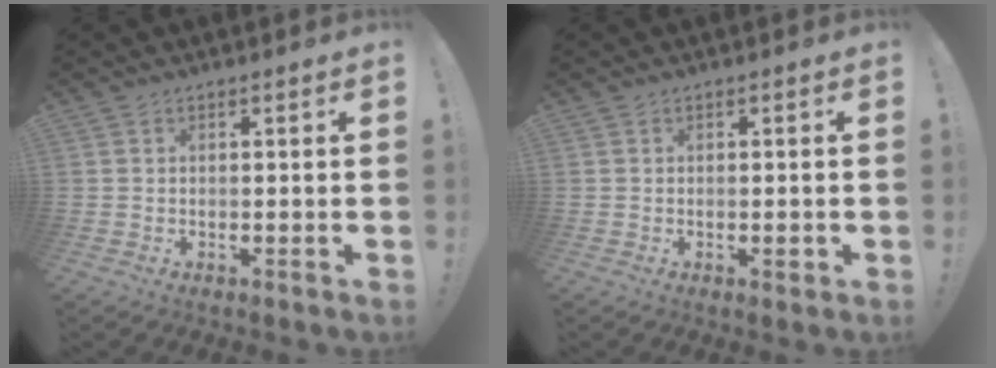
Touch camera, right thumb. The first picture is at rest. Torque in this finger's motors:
{"motor_torque": [0.11, 0.37, 0.06, -0.13, 0.07]}